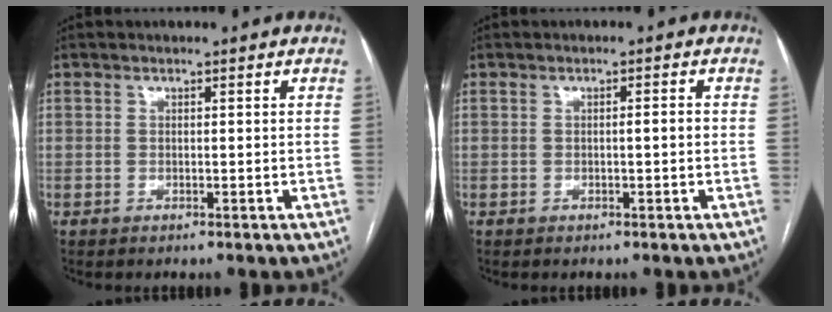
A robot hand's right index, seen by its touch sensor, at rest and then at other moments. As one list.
[{"total": 1.2, "force": [-0.2, 0.1, 1.2], "torque": [-0.020, 0.001, -0.002]}]